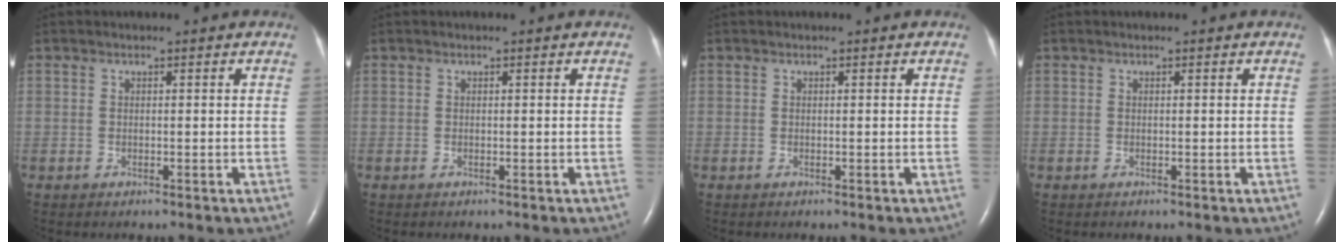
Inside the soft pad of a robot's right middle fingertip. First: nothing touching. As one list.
[{"total": 0.0}, {"total": 0.0}, {"total": 0.0}]